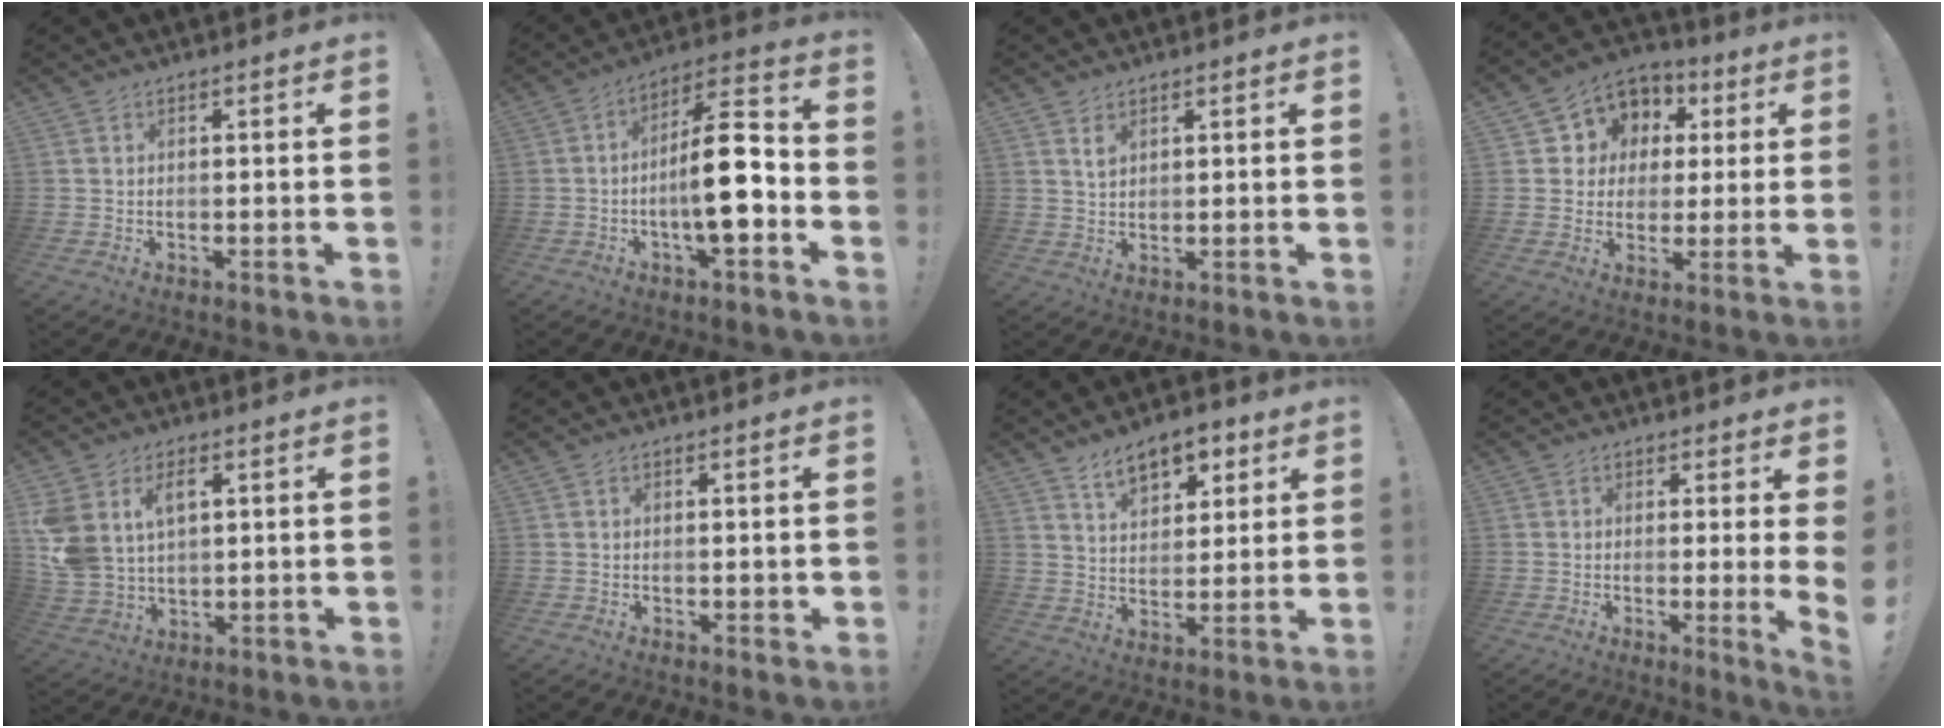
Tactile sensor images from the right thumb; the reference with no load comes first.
{"total": 16.5, "force": [-3.6, 5.0, 15.4], "torque": [-0.241, 0.016, -0.058]}
{"total": 2.8, "force": [1.8, 1.5, 1.5], "torque": [-0.010, -0.013, 0.028]}
{"total": 8.4, "force": [1.3, 8.2, 1.8], "torque": [-0.024, -0.009, 0.031]}
{"total": 10.4, "force": [4.3, 7.3, 6.0], "torque": [-0.118, -0.015, 0.085]}
{"total": 1.3, "force": [0.1, 1.0, 0.8], "torque": [-0.005, 0.000, 0.000]}
{"total": 10.4, "force": [6.3, 6.0, 5.6], "torque": [-0.074, -0.029, 0.117]}
{"total": 3.5, "force": [0.7, -0.3, 3.4], "torque": [-0.038, -0.020, 0.010]}